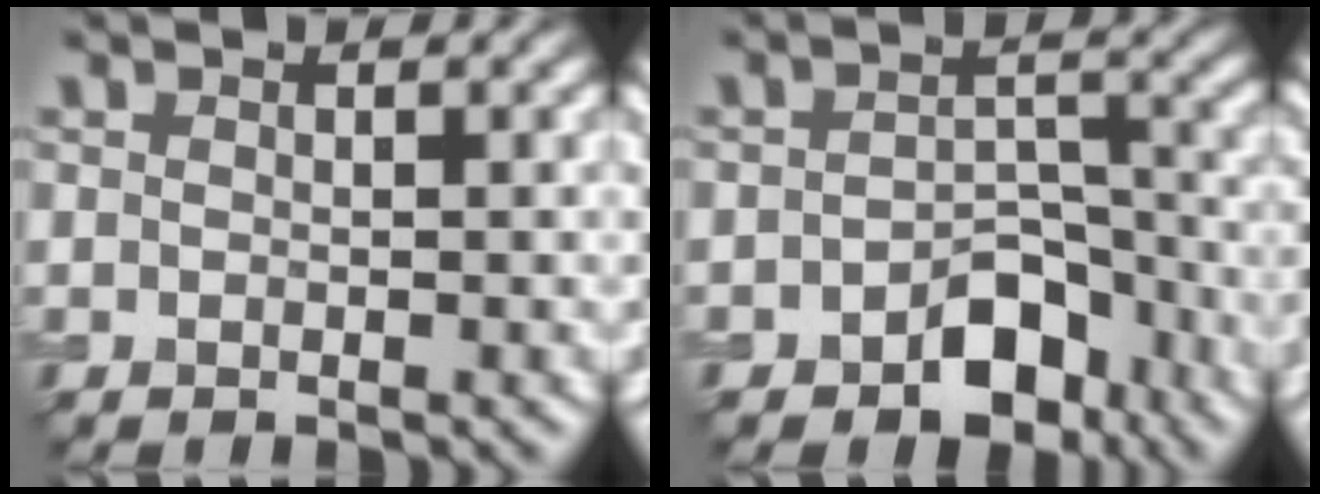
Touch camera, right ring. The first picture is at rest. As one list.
[{"total": 4.9, "force": [-2.9, 3.0, 2.6], "torque": [-0.026, 0.003, -0.046]}]